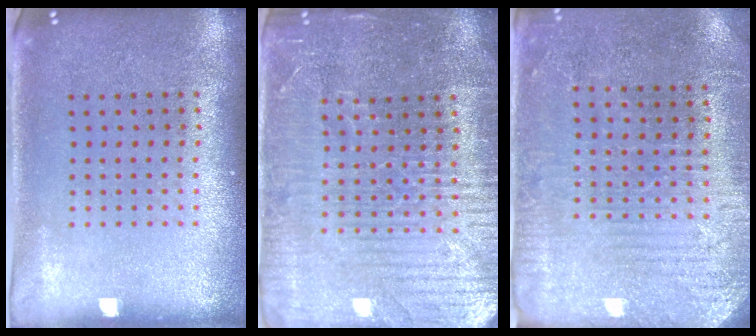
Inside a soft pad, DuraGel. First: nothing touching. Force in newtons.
{"total": 4.5, "press": 4.3, "slide": 1.5}
{"total": 2.9, "press": 2.7, "slide": 0.9}